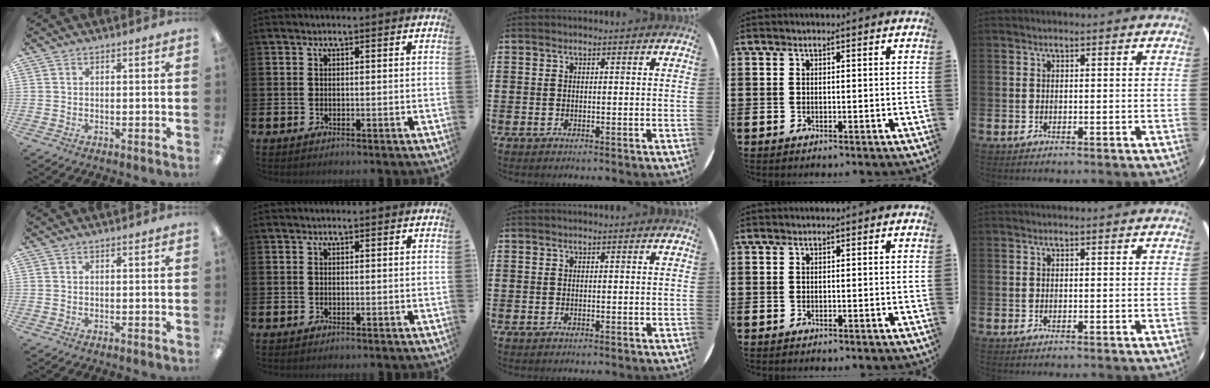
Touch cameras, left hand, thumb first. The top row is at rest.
{}